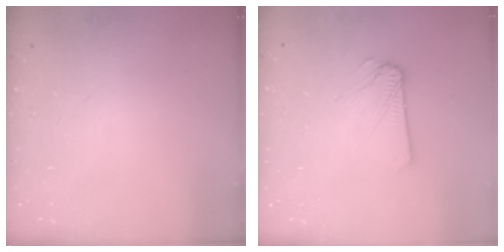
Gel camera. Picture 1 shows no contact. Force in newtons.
{"total": 2.1, "press": 2.1, "slide": 0.3}